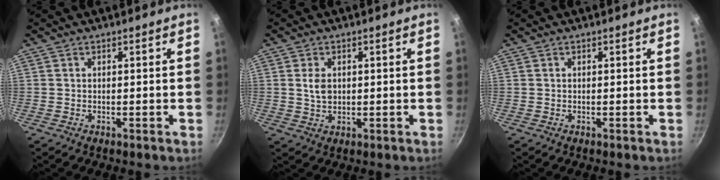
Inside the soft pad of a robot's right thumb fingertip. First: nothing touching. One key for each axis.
{"total": 3.7, "fx": 0.6, "fy": 2.6, "fz": 2.5, "tx": -0.039, "ty": -0.005, "tz": 0.013}
{"total": 0.0}